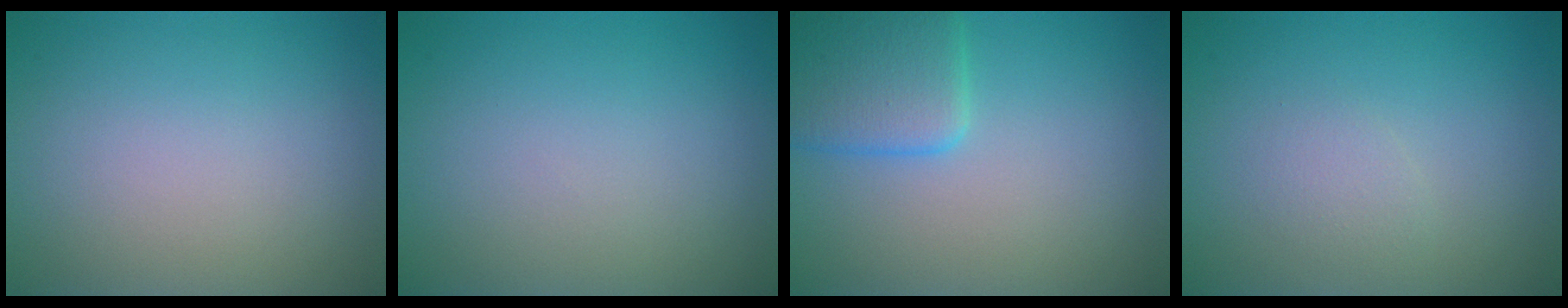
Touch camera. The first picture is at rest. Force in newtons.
{"total": 0.0}
{"total": 4.4, "press": 4.4, "slide": 0.2}
{"total": 1.1, "press": 1.1, "slide": 0.1}